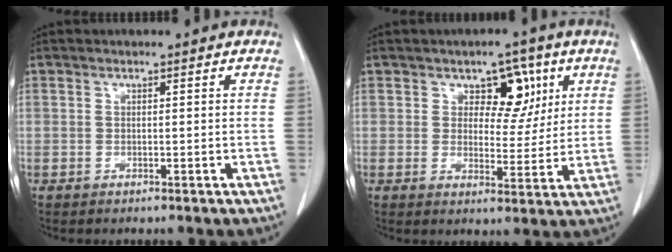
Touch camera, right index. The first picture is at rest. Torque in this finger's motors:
{"motor_torque": [0.21, 0.40, 0.03, 0.01]}